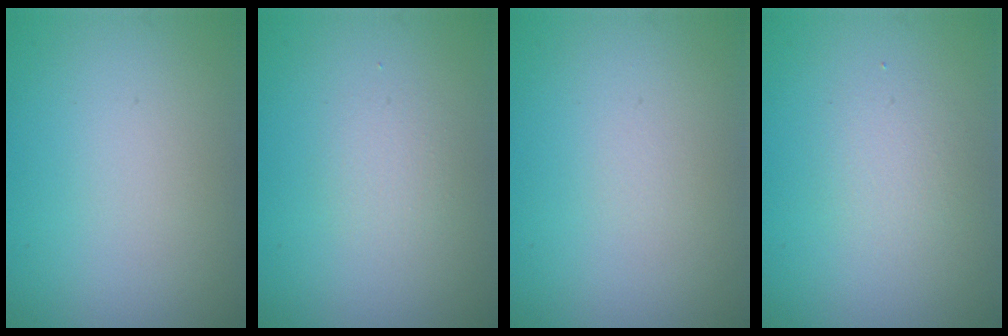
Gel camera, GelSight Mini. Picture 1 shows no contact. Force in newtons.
{"total": 1.2, "press": 1.2, "slide": 0.1}
{"total": 0.0}
{"total": 1.6, "press": 1.6, "slide": 0.1}